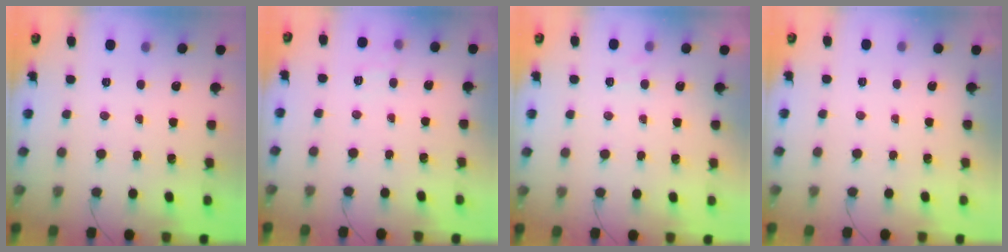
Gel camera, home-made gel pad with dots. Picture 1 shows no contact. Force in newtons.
{"total": 7.1, "press": 6.9, "slide": 1.7}
{"total": 4.2, "press": 4.1, "slide": 1.1}
{"total": 1.9, "press": 1.9, "slide": 0.3}